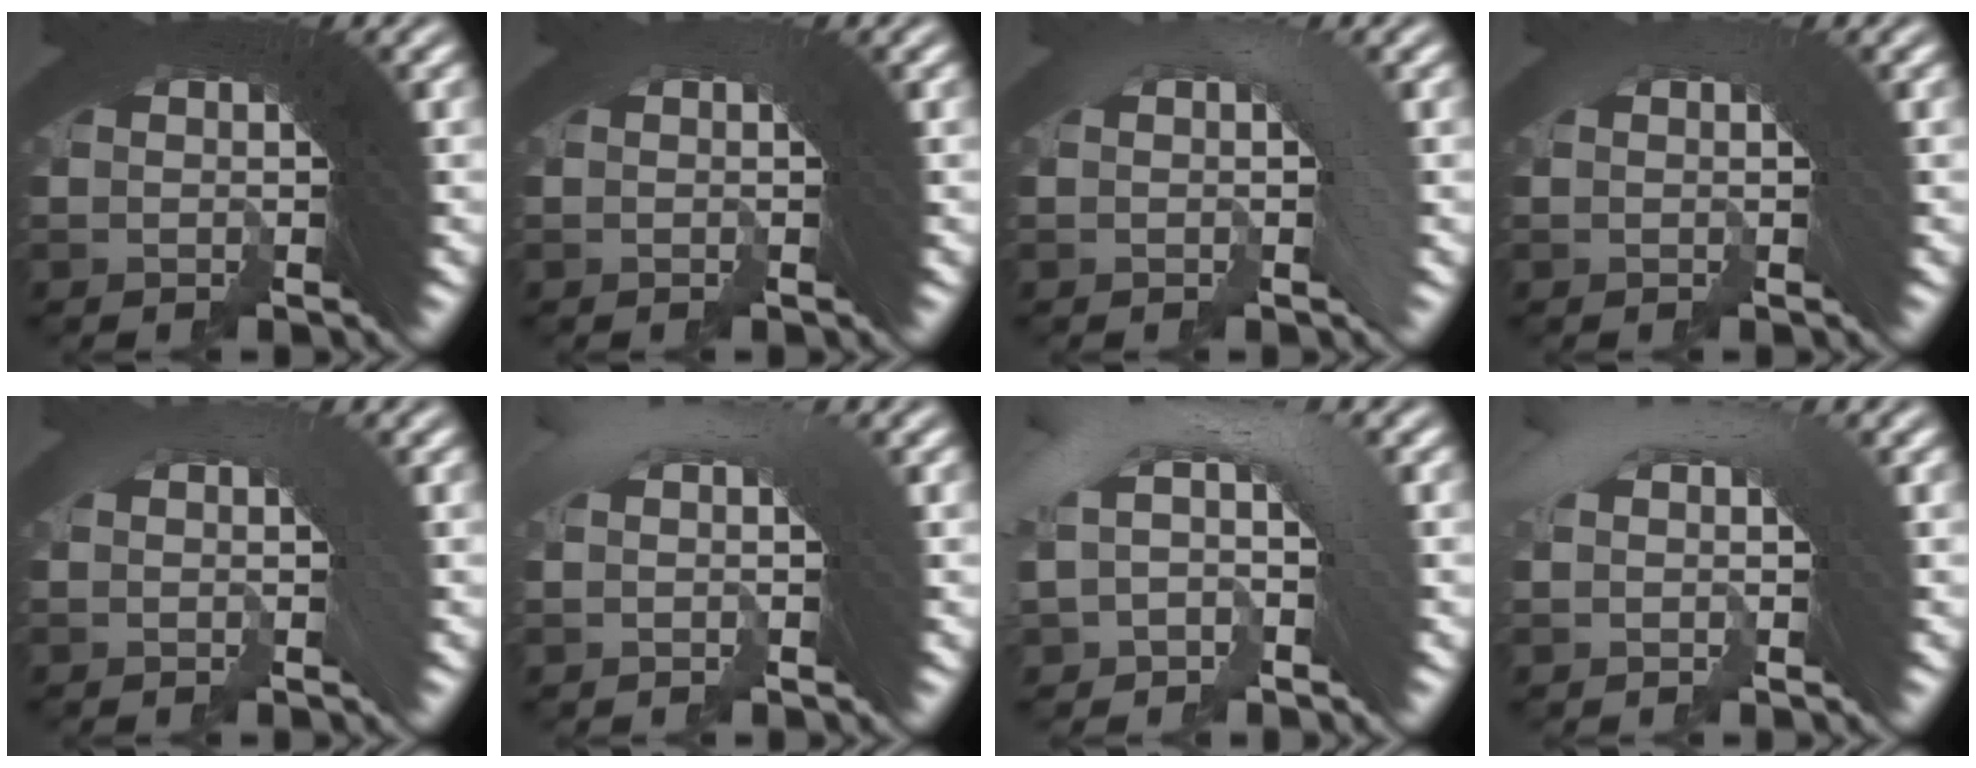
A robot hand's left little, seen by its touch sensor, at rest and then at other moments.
{"total": 0.7, "force": [-0.7, 0.0, -0.1], "torque": [0.011, 0.003, -0.013]}
{"total": 1.1, "force": [0.1, 0.0, 1.1], "torque": [0.005, 0.017, -0.002]}
{"total": 0.5, "force": [-0.2, -0.1, 0.5], "torque": [0.006, 0.008, -0.005]}
{"total": 0.7, "force": [0.0, -0.1, 0.7], "torque": [0.006, 0.011, -0.002]}
{"total": 1.1, "force": [0.6, -0.2, 0.9], "torque": [-0.004, 0.032, 0.002]}
{"total": 4.2, "force": [0.3, 2.4, 3.4], "torque": [-0.059, 0.030, -0.010]}
{"total": 1.5, "force": [0.6, 0.2, 1.4], "torque": [-0.016, 0.035, 0.003]}